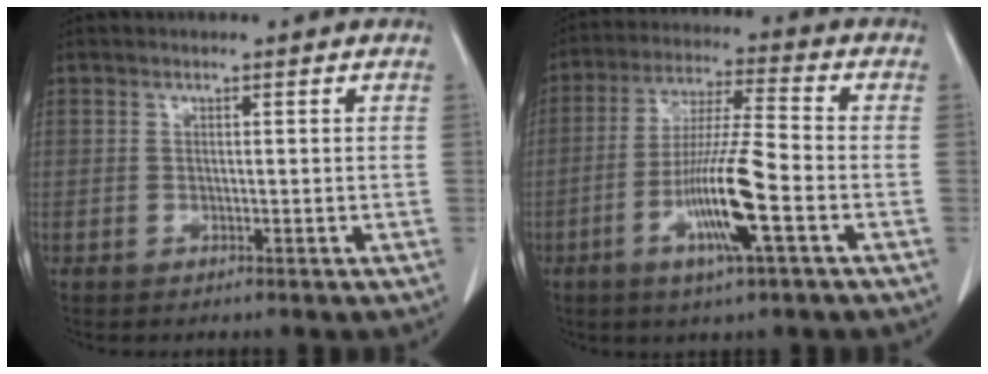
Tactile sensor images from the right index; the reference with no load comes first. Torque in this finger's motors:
{"motor_torque": [1.45, -0.68, 0.56, 0.15]}